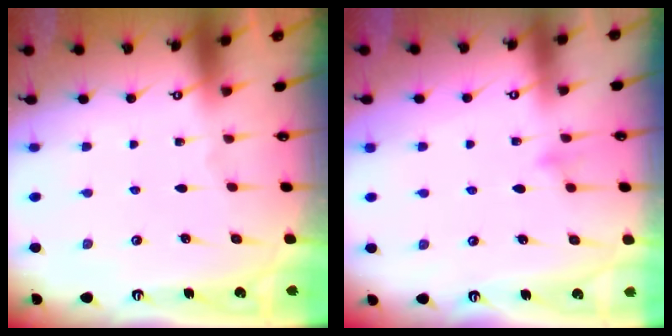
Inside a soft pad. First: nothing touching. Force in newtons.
{"total": 7.5, "press": 7.5, "slide": 0.6}